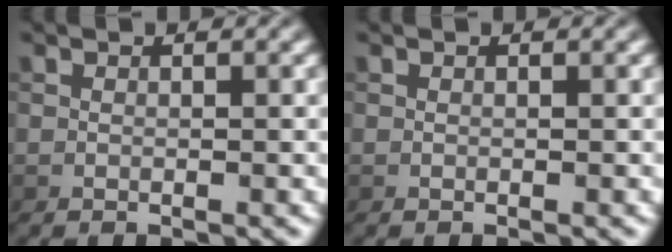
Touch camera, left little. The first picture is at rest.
{"total": 0.0}